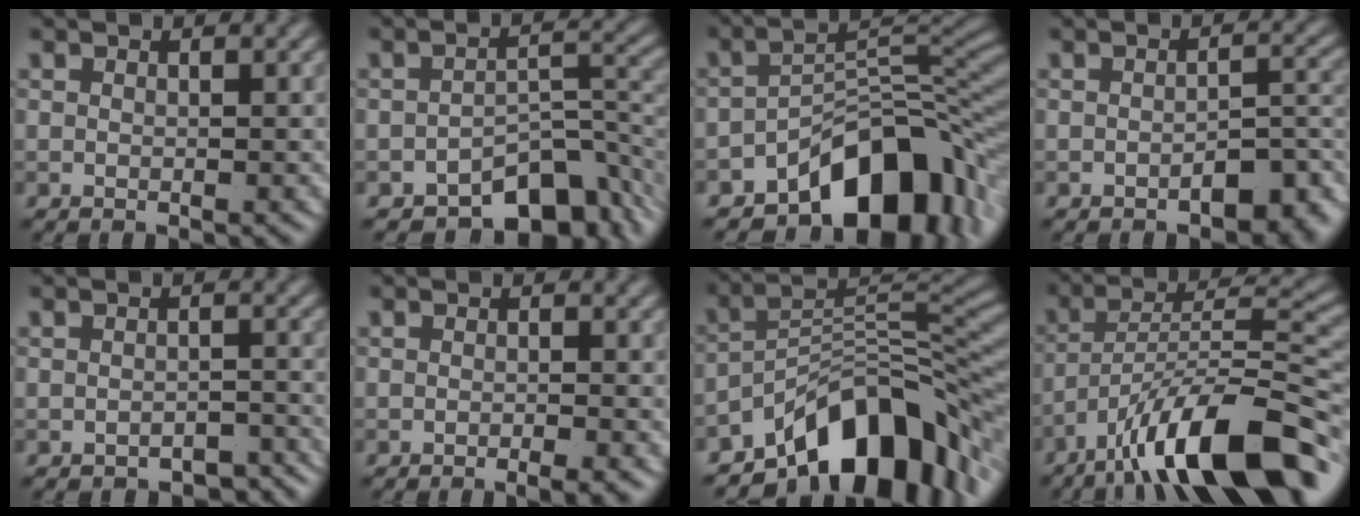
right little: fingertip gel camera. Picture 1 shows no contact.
{"total": 6.2, "force": [-4.4, 2.9, 3.3], "torque": [-0.028, 0.001, -0.074]}
{"total": 10.6, "force": [-6.5, 4.9, 6.8], "torque": [-0.075, 0.004, -0.113]}
{"total": 3.8, "force": [-2.1, 1.6, 2.7], "torque": [-0.032, 0.008, -0.030]}
{"total": 2.7, "force": [-2.3, 1.1, 0.8], "torque": [-0.006, -0.001, -0.028]}
{"total": 1.6, "force": [-1.0, 0.3, 1.2], "torque": [-0.014, -0.002, -0.016]}
{"total": 11.8, "force": [-7.7, 4.9, 7.6], "torque": [-0.104, 0.009, -0.147]}
{"total": 13.4, "force": [-8.8, 3.2, 9.6], "torque": [-0.149, 0.017, -0.157]}